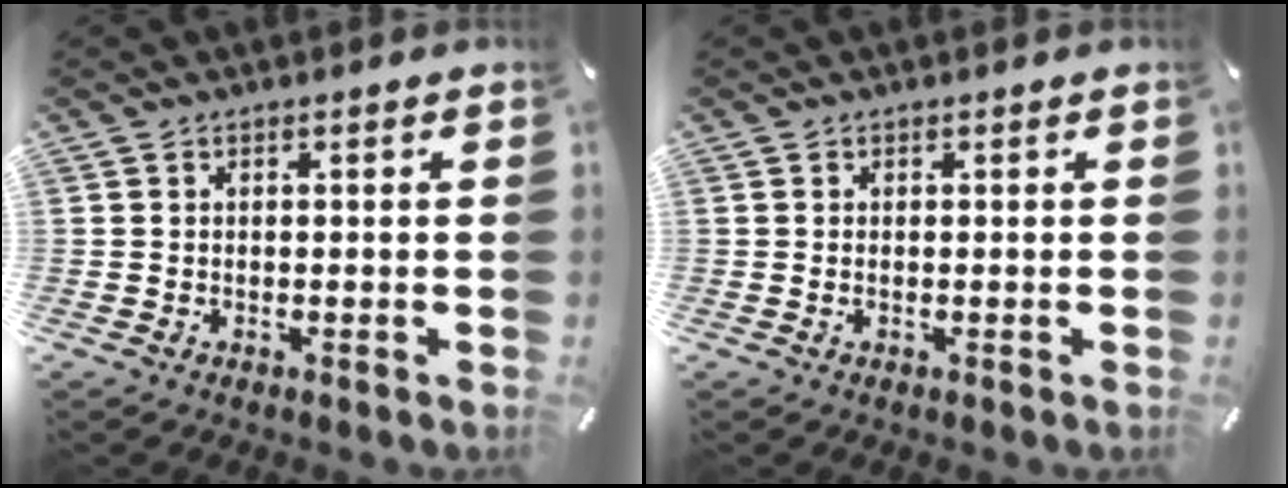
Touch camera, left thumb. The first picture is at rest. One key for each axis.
{"total": 0.7, "fx": 0.0, "fy": 0.1, "fz": 0.6, "tx": -0.014, "ty": -0.003, "tz": 0.000}